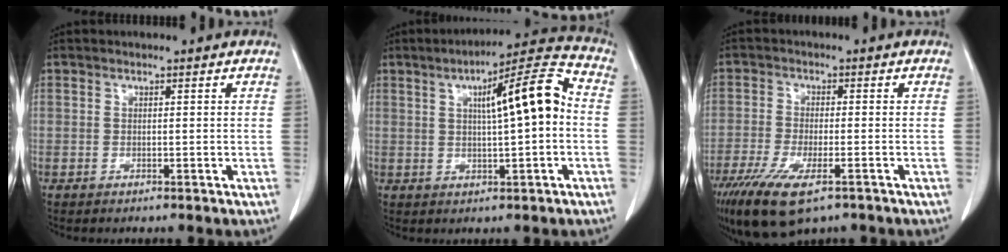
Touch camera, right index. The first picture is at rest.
{"total": 11.3, "force": [1.3, 1.2, 11.2], "torque": [-0.164, 0.028, 0.017]}
{"total": 11.3, "force": [-7.2, 3.3, 8.1], "torque": [-0.143, -0.025, -0.116]}